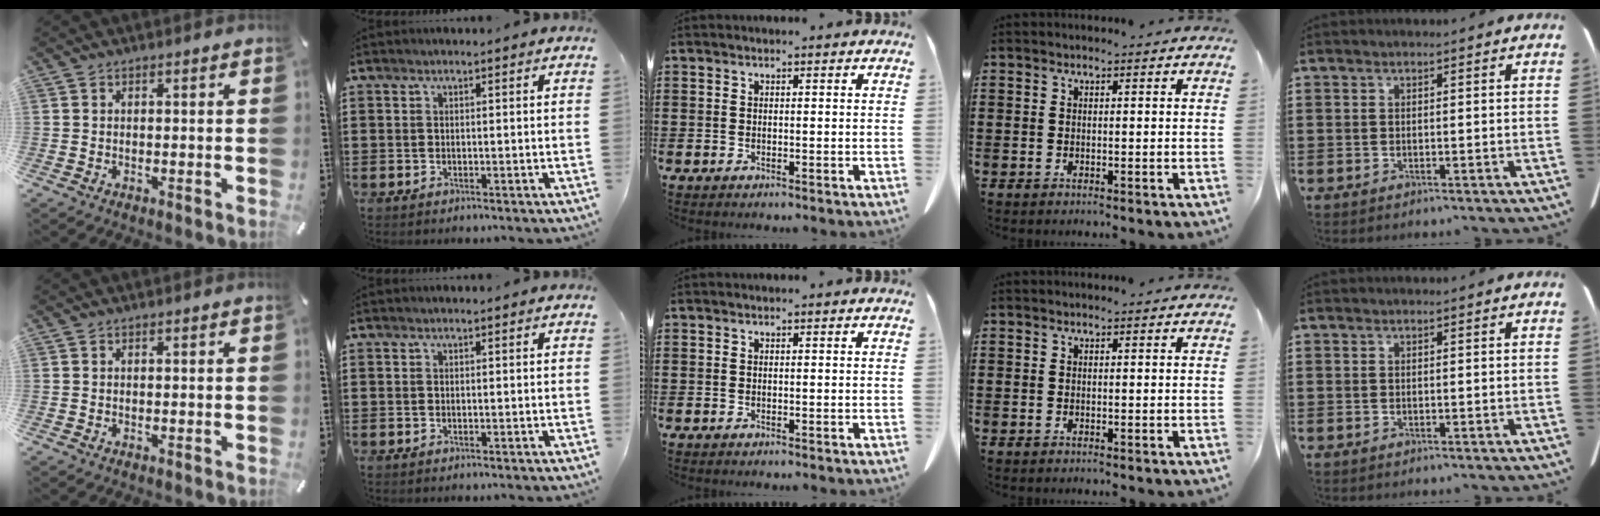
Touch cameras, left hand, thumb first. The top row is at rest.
{}